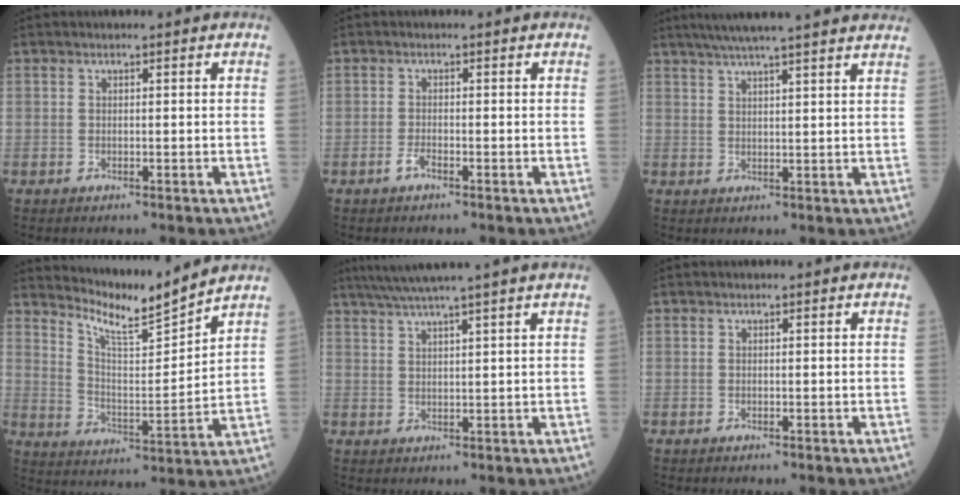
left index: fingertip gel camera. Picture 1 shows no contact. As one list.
[{"total": 1.0, "force": [-0.7, 0.1, 0.7], "torque": [-0.019, -0.001, -0.017]}, {"total": 16.7, "force": [14.5, 0.0, 8.4], "torque": [-0.136, 0.027, 0.188]}, {"total": 9.8, "force": [9.5, -1.5, 1.8], "torque": [-0.052, -0.030, 0.171]}, {"total": 8.3, "force": [6.9, -1.9, 4.3], "torque": [-0.070, 0.020, 0.105]}, {"total": 0.0}]